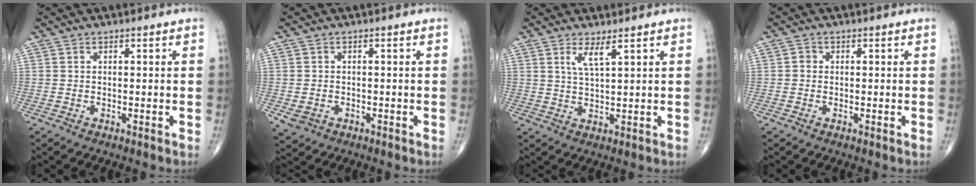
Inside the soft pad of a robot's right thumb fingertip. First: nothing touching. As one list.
[{"total": 2.8, "force": [-0.8, 2.3, 1.3], "torque": [-0.018, 0.001, -0.005]}, {"total": 3.6, "force": [2.0, 0.5, 2.9], "torque": [-0.058, -0.019, 0.043]}, {"total": 0.8, "force": [-0.1, 0.7, 0.3], "torque": [0.000, 0.002, -0.005]}]